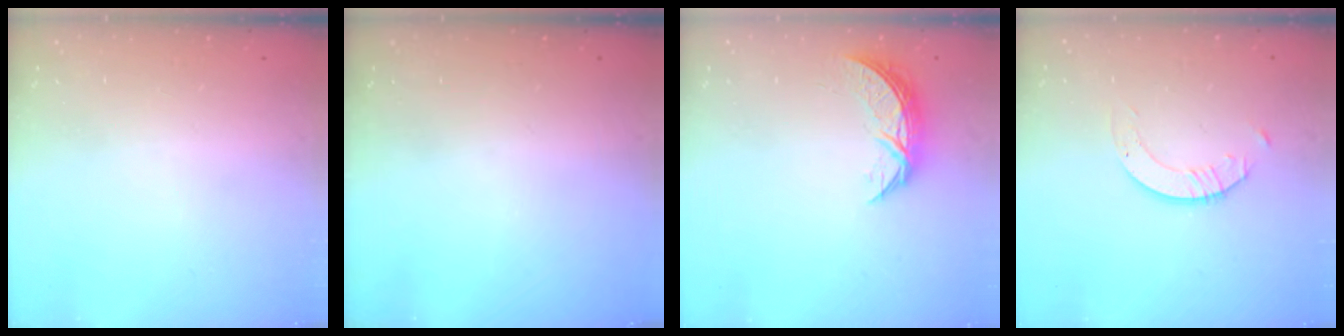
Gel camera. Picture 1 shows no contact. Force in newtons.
{"total": 0.0}
{"total": 7.1, "press": 7.1, "slide": 0.5}
{"total": 2.1, "press": 2.1, "slide": 0.2}